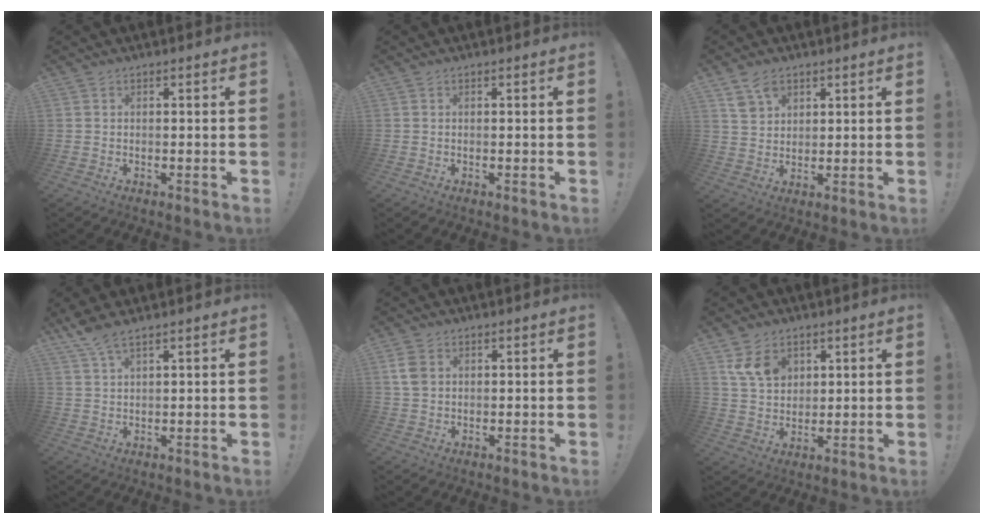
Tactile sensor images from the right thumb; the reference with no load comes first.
{"total": 0.0}
{"total": 6.2, "force": [4.1, 4.3, 1.9], "torque": [-0.027, -0.016, 0.079]}
{"total": 5.2, "force": [4.1, 0.8, 3.1], "torque": [-0.063, -0.023, 0.074]}
{"total": 5.3, "force": [1.6, 3.7, 3.4], "torque": [-0.067, -0.002, 0.030]}
{"total": 9.1, "force": [4.7, 6.7, 4.0], "torque": [-0.061, -0.015, 0.095]}